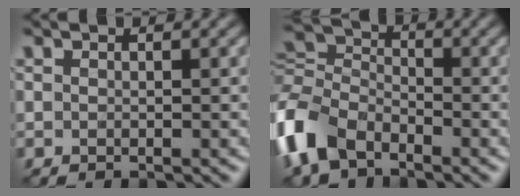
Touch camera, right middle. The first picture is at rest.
{"total": 7.4, "force": [-4.0, 4.6, 4.2], "torque": [-0.099, 0.008, -0.102]}